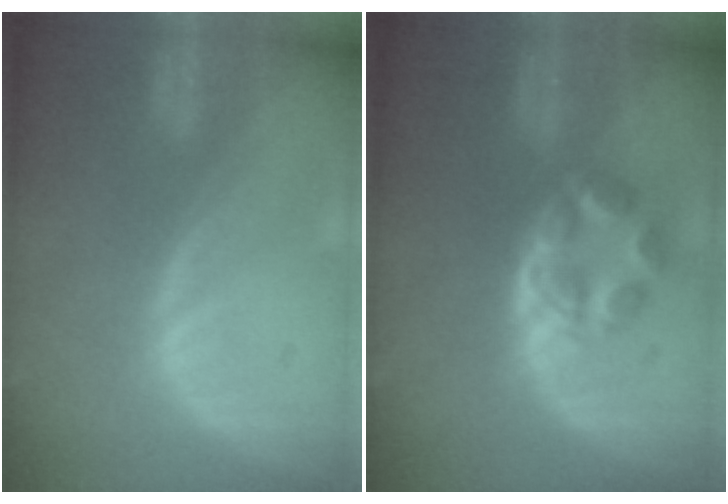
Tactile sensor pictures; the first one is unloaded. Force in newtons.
{"total": 5.3, "press": 5.0, "slide": 1.4}